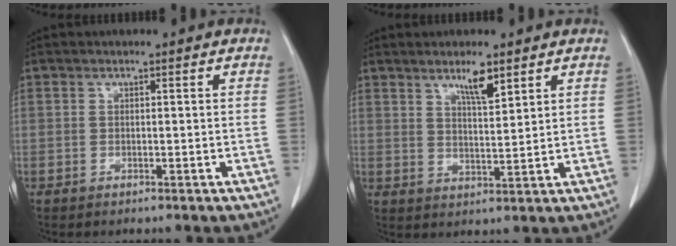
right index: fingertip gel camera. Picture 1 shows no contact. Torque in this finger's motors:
{"motor_torque": [0.28, 0.27, 0.05, 0.04]}